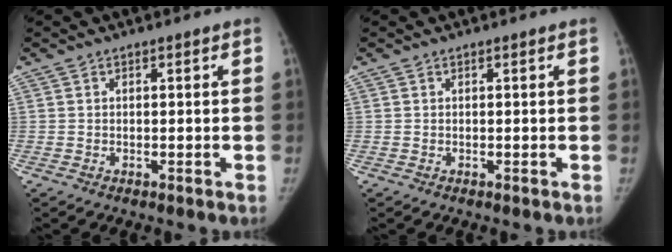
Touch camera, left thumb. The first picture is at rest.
{"total": 0.0}